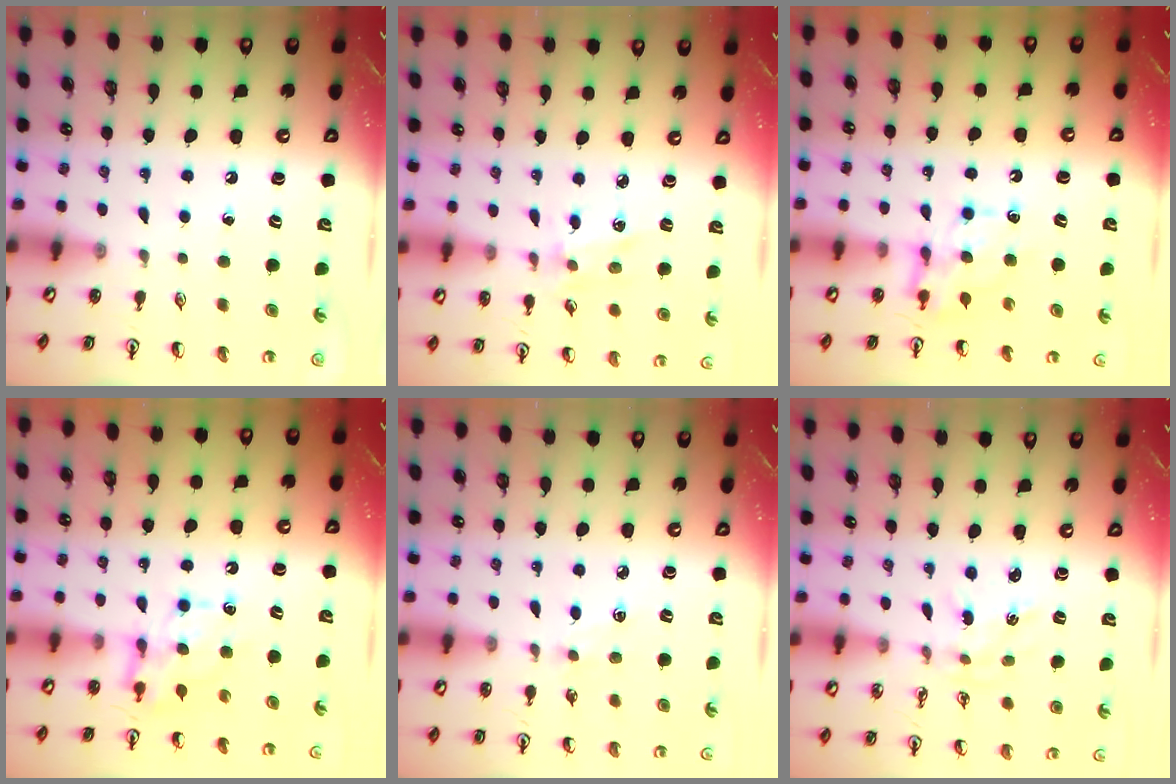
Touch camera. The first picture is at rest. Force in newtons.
{"total": 2.3, "press": 2.3, "slide": 0.4}
{"total": 7.1, "press": 7.1, "slide": 0.3}
{"total": 7.1, "press": 7.1, "slide": 0.3}
{"total": 3.5, "press": 3.5, "slide": 0.5}
{"total": 0.8, "press": 0.8, "slide": 0.2}